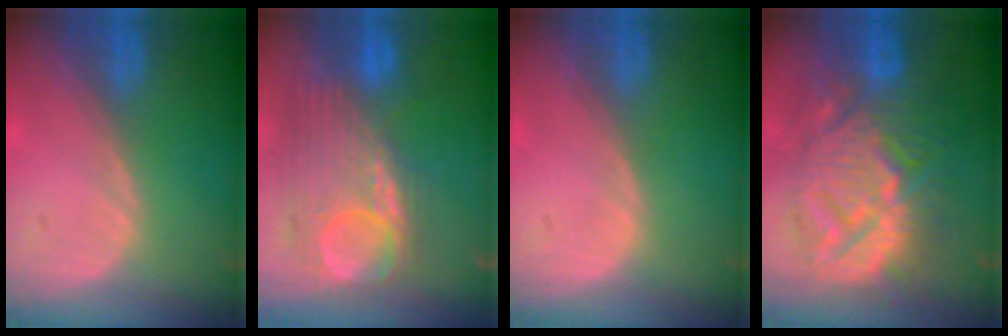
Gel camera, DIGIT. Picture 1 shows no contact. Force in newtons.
{"total": 11.2, "press": 10.4, "slide": 4.1}
{"total": 0.0}
{"total": 13.7, "press": 13.6, "slide": 1.3}